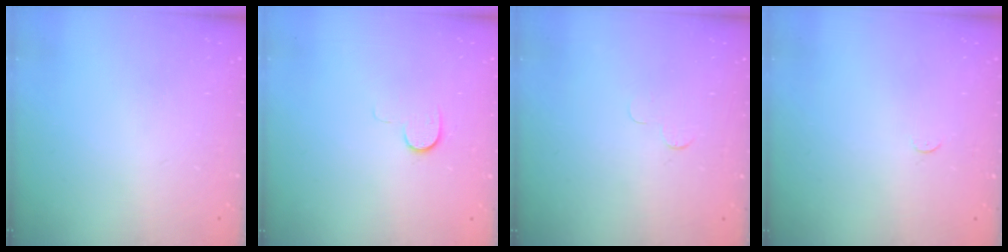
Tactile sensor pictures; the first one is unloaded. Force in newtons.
{"total": 6.8, "press": 6.8, "slide": 0.6}
{"total": 2.5, "press": 2.5, "slide": 0.2}
{"total": 2.3, "press": 2.3, "slide": 0.3}